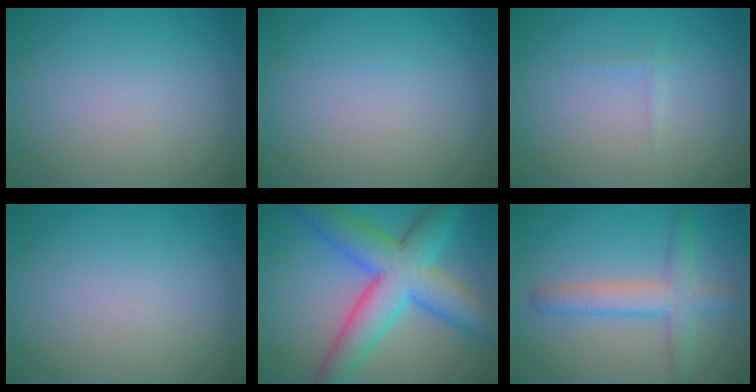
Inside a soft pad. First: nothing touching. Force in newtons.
{"total": 0.0}
{"total": 0.6, "press": 0.6, "slide": 0.0}
{"total": 0.0}
{"total": 9.9, "press": 9.9, "slide": 0.1}
{"total": 3.8, "press": 3.8, "slide": 0.2}